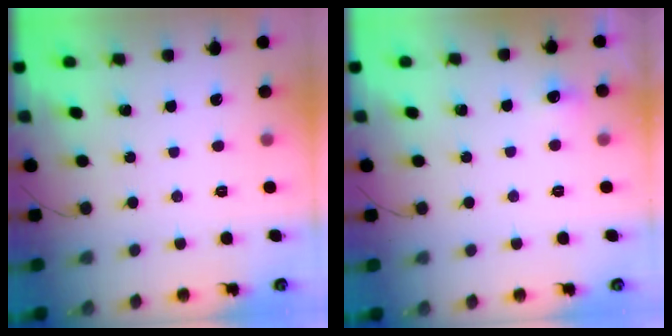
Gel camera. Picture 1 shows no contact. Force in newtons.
{"total": 10.6, "press": 4.4, "slide": 9.7}